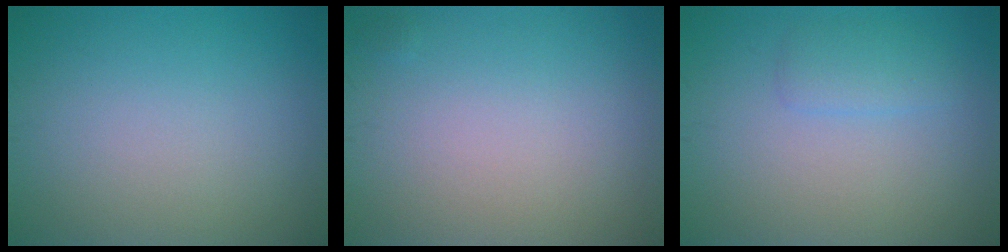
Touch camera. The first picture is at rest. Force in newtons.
{"total": 0.0}
{"total": 1.6, "press": 1.6, "slide": 0.2}